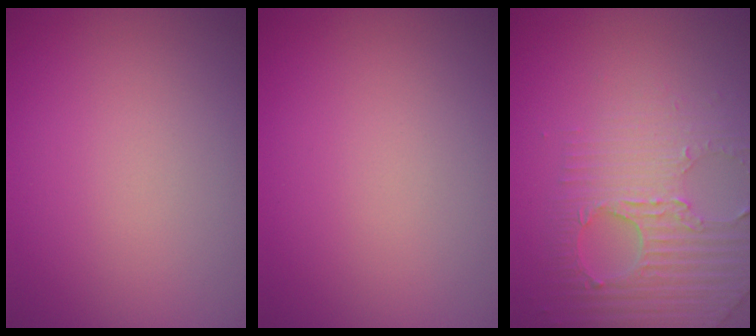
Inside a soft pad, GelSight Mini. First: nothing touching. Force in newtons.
{"total": 0.0}
{"total": 4.0, "press": 3.8, "slide": 1.2}